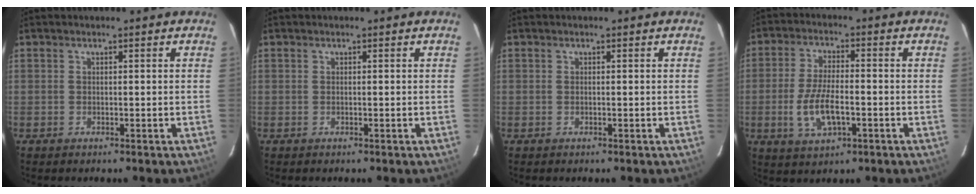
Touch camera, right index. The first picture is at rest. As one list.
[{"total": 0.0}, {"total": 0.0}, {"total": 9.2, "force": [-2.6, 3.9, 7.9], "torque": [-0.163, -0.006, -0.045]}]